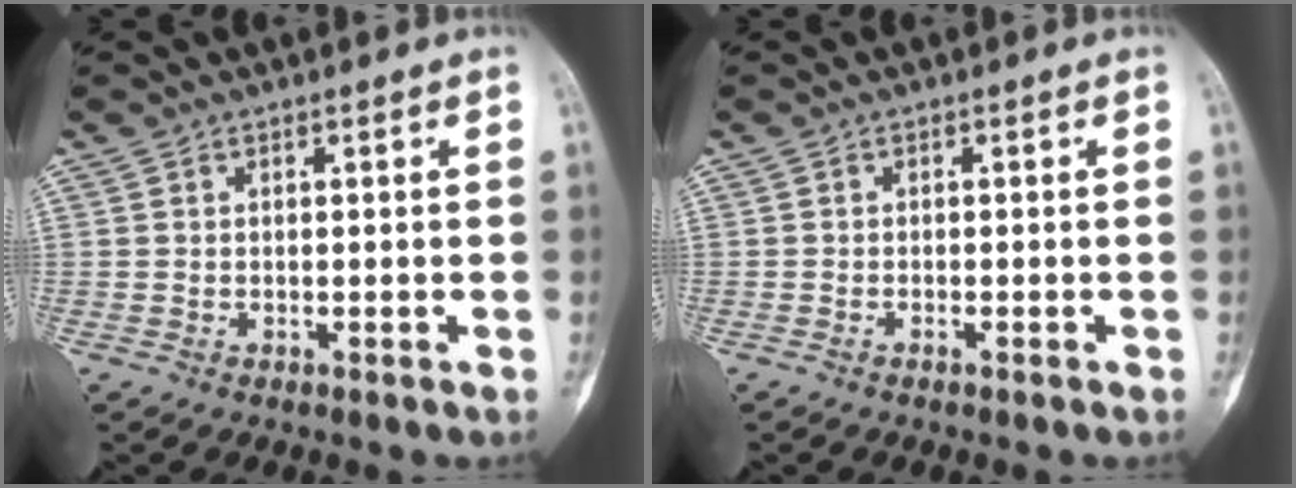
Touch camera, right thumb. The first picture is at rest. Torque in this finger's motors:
{"motor_torque": [-0.36, -0.04, -0.38, 0.25, -0.13]}